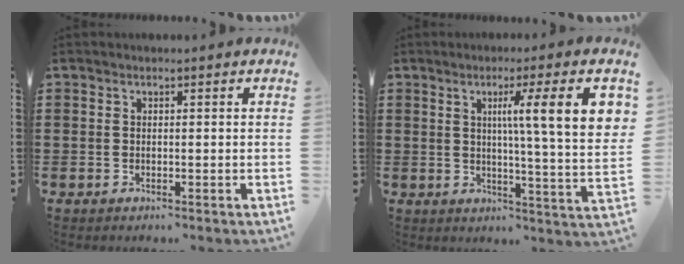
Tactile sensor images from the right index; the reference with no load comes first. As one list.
[{"total": 10.7, "force": [3.8, 0.4, 10.0], "torque": [-0.162, -0.015, 0.052]}]